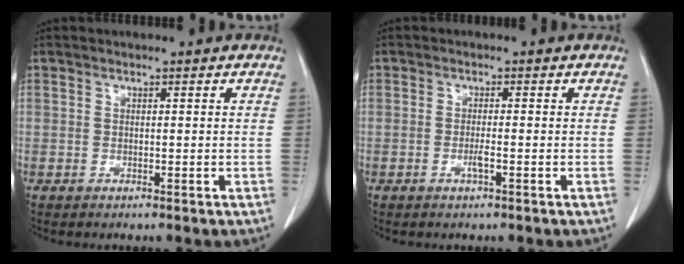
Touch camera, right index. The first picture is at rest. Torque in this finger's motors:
{"motor_torque": [0.06, 0.01, 0.05, 0.02]}